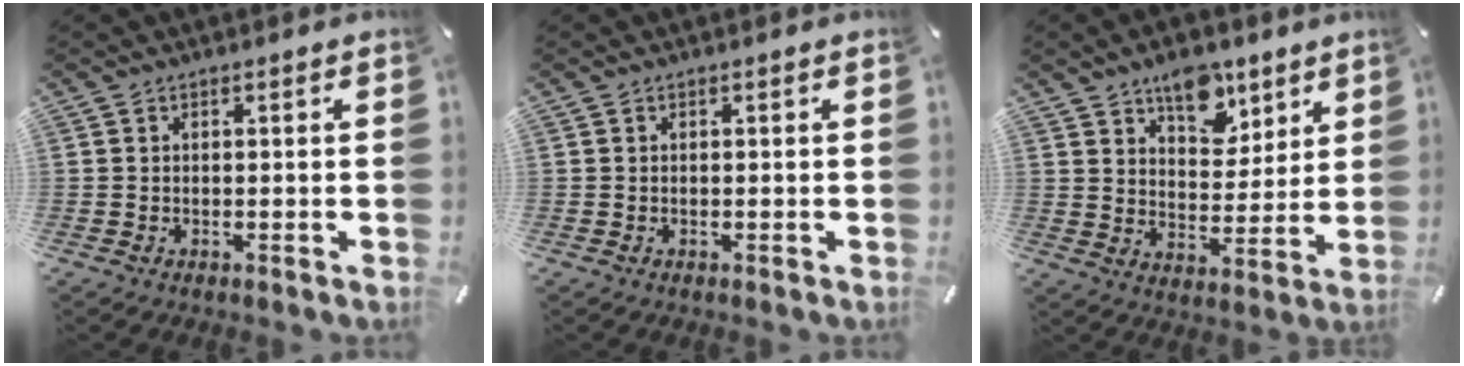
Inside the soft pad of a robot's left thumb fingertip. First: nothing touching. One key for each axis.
{"total": 0.0}
{"total": 11.4, "fx": 7.8, "fy": 6.9, "fz": 4.6, "tx": -0.048, "ty": -0.050, "tz": 0.138}